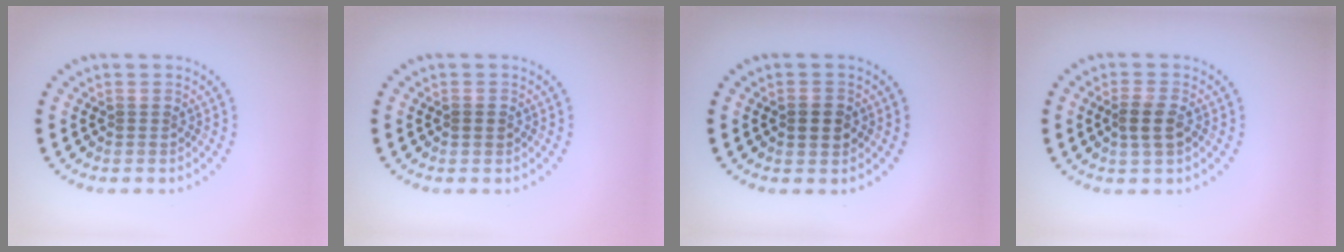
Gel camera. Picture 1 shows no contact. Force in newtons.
{"total": 0.9, "press": 0.9, "slide": 0.1}
{"total": 1.7, "press": 1.7, "slide": 0.1}
{"total": 2.3, "press": 2.2, "slide": 0.7}